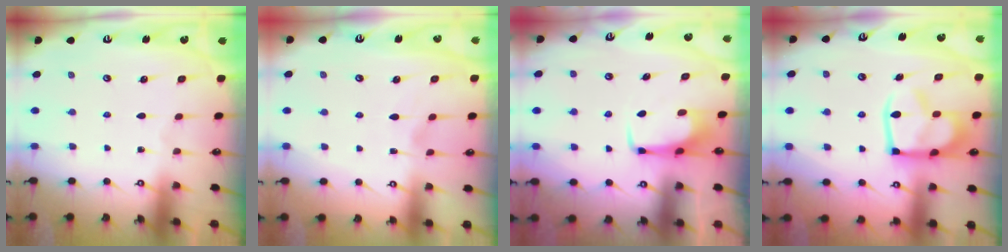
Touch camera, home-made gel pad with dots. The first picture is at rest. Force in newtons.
{"total": 0.9, "press": 0.2, "slide": 0.9}
{"total": 3.0, "press": 3.0, "slide": 0.4}
{"total": 14.8, "press": 14.7, "slide": 1.7}